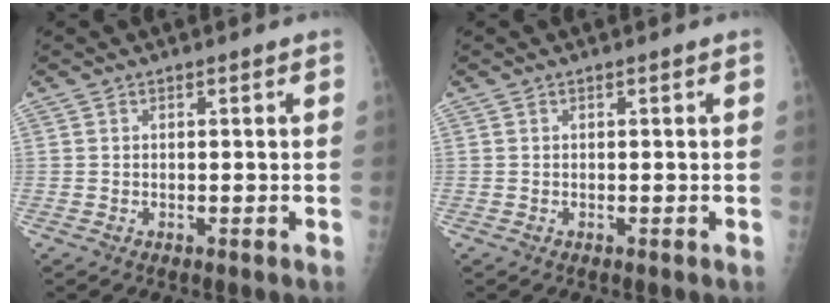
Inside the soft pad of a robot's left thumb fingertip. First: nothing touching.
{"total": 0.0}